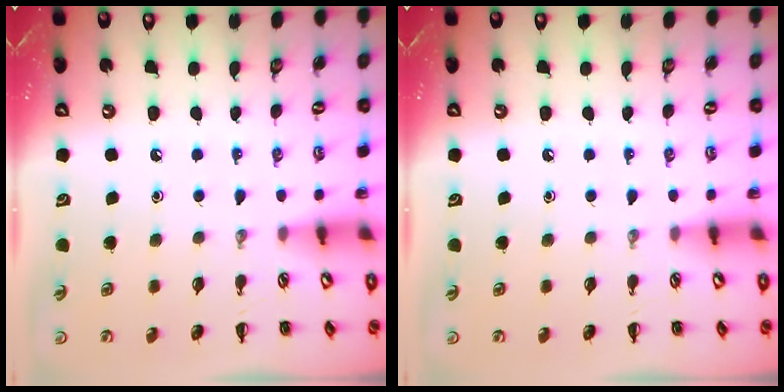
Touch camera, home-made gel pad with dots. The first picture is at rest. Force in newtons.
{"total": 0.0}